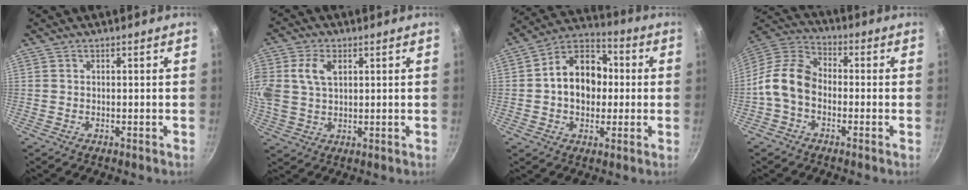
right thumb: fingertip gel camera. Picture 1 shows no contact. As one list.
[{"total": 12.2, "force": [3.3, 8.6, 8.0], "torque": [-0.179, 0.019, 0.065]}, {"total": 14.2, "force": [0.5, 10.7, 9.3], "torque": [-0.104, 0.028, -0.009]}, {"total": 10.5, "force": [-2.4, 7.4, 7.1], "torque": [-0.119, 0.040, -0.071]}]